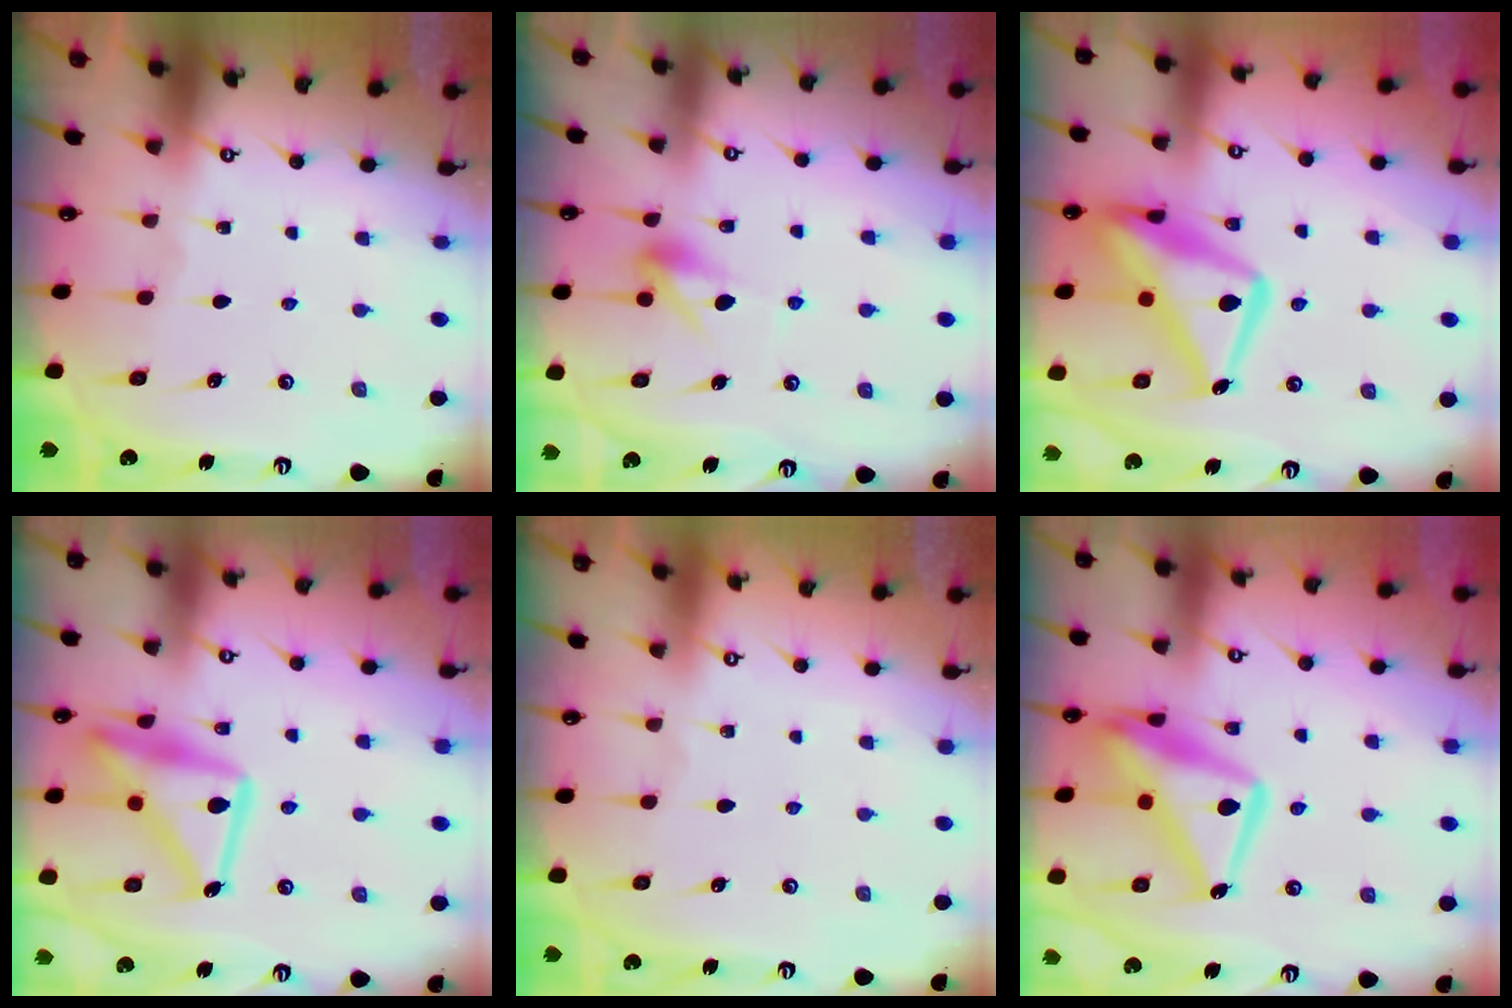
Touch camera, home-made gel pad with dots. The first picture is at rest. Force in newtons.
{"total": 7.2, "press": 7.2, "slide": 0.6}
{"total": 20.1, "press": 20.0, "slide": 1.6}
{"total": 19.0, "press": 19.0, "slide": 1.4}
{"total": 4.0, "press": 4.0, "slide": 0.1}
{"total": 17.8, "press": 17.7, "slide": 1.7}